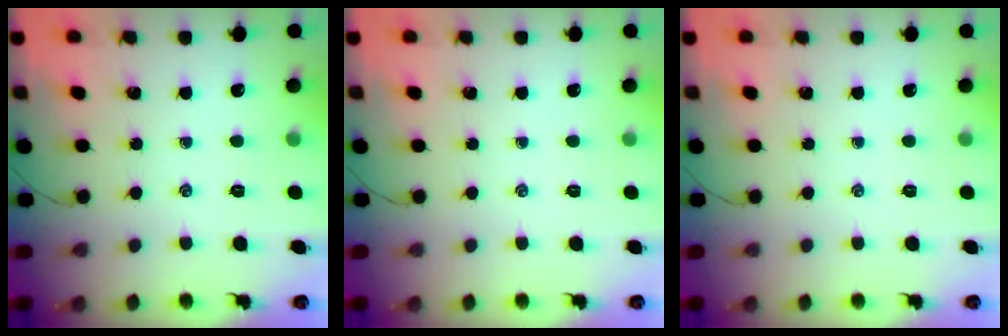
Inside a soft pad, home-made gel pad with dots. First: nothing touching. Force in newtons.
{"total": 0.0}
{"total": 0.0}